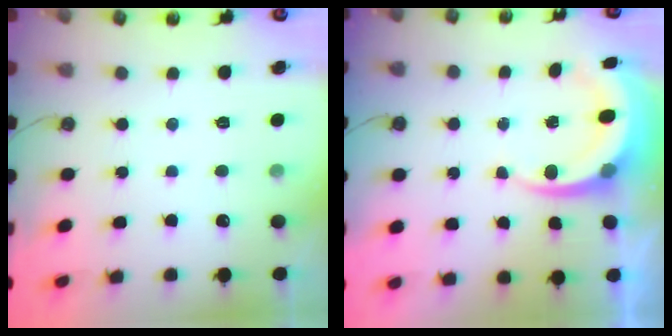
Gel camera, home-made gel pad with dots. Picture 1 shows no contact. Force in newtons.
{"total": 7.5, "press": 7.3, "slide": 1.8}